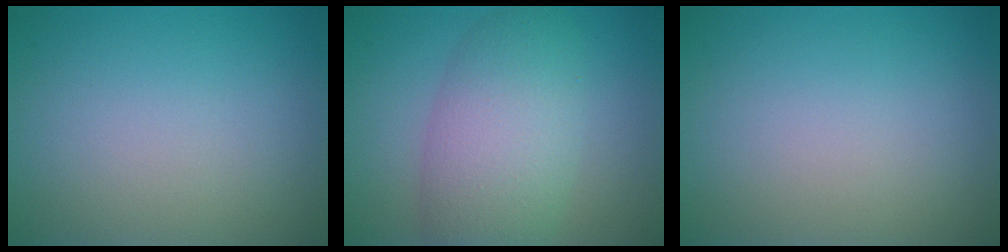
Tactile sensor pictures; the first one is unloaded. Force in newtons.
{"total": 6.9, "press": 6.9, "slide": 0.0}
{"total": 0.0}